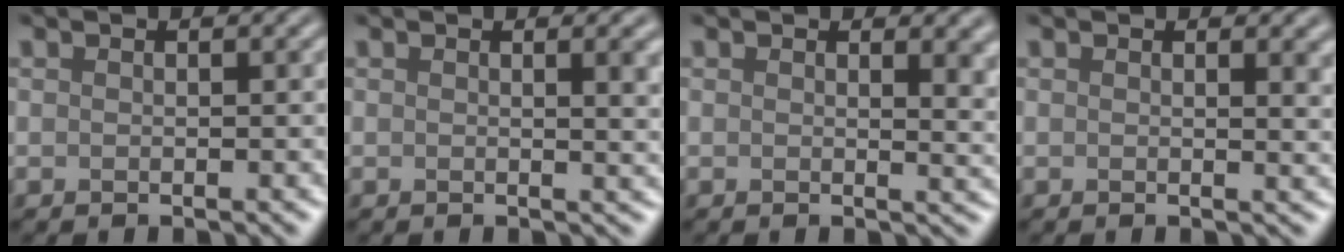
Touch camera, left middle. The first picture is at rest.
{"total": 2.4, "force": [0.7, 0.7, 2.2], "torque": [-0.019, -0.001, 0.009]}
{"total": 3.5, "force": [1.4, 1.6, 2.8], "torque": [-0.020, -0.002, 0.020]}
{"total": 2.0, "force": [0.9, 0.7, 1.7], "torque": [-0.016, -0.002, 0.014]}